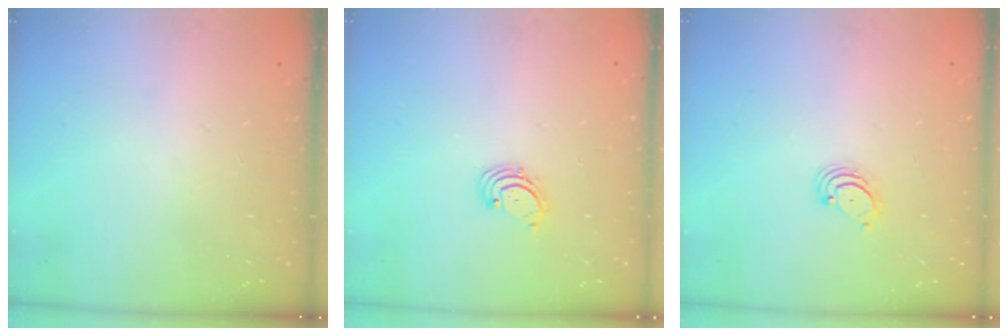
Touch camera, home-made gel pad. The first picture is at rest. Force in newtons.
{"total": 1.6, "press": 1.6, "slide": 0.2}
{"total": 2.7, "press": 2.7, "slide": 0.3}